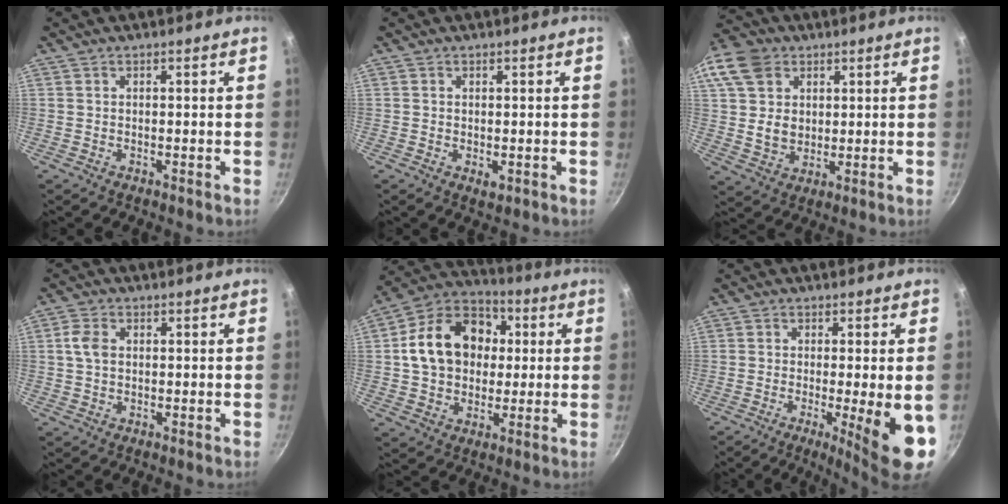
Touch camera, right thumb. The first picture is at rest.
{"total": 1.5, "force": [-0.1, 0.9, 1.1], "torque": [-0.017, -0.004, -0.001]}
{"total": 18.0, "force": [6.7, 14.1, 9.0], "torque": [-0.191, 0.011, 0.125]}
{"total": 4.0, "force": [0.5, 2.8, 2.7], "torque": [-0.051, 0.006, 0.004]}
{"total": 17.9, "force": [2.4, 13.9, 11.0], "torque": [-0.158, 0.029, 0.030]}
{"total": 10.9, "force": [-2.4, 1.6, 10.5], "torque": [-0.143, -0.009, -0.027]}